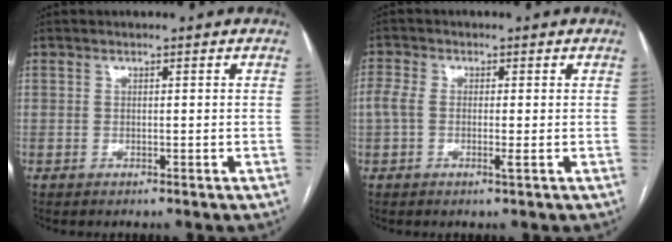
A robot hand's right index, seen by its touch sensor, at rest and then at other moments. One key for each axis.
{"total": 3.4, "fx": -0.5, "fy": 1.3, "fz": 3.1, "tx": -0.075, "ty": 0.000, "tz": -0.013}